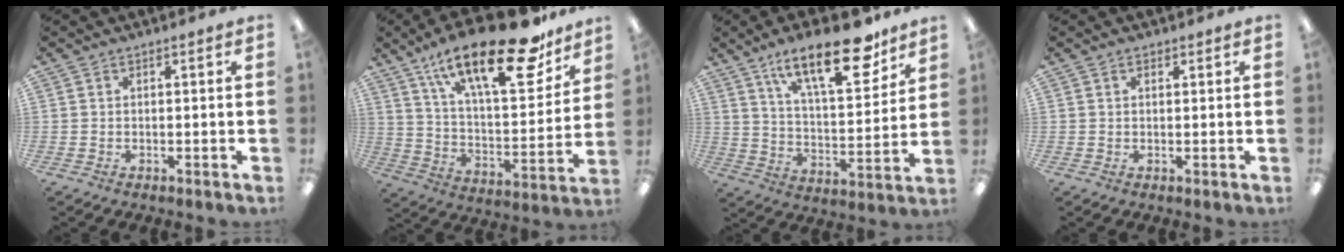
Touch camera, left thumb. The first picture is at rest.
{"total": 26.3, "force": [17.9, 8.5, 17.3], "torque": [-0.256, -0.110, 0.292]}
{"total": 21.2, "force": [13.9, 7.6, 14.1], "torque": [-0.206, -0.078, 0.223]}
{"total": 1.0, "force": [0.6, 0.6, 0.5], "torque": [-0.002, -0.002, 0.009]}